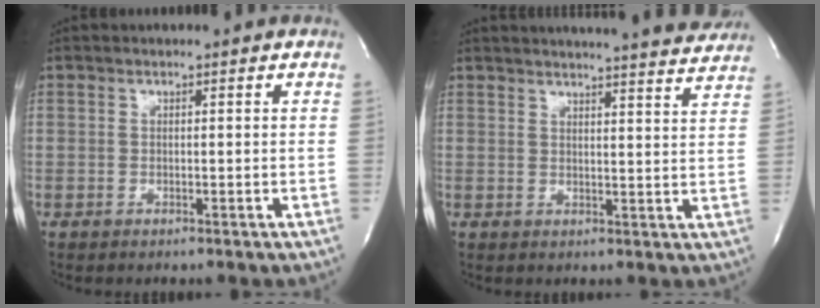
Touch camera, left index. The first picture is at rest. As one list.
[{"total": 18.5, "force": [17.6, 1.0, 5.8], "torque": [-0.080, -0.028, 0.208]}]